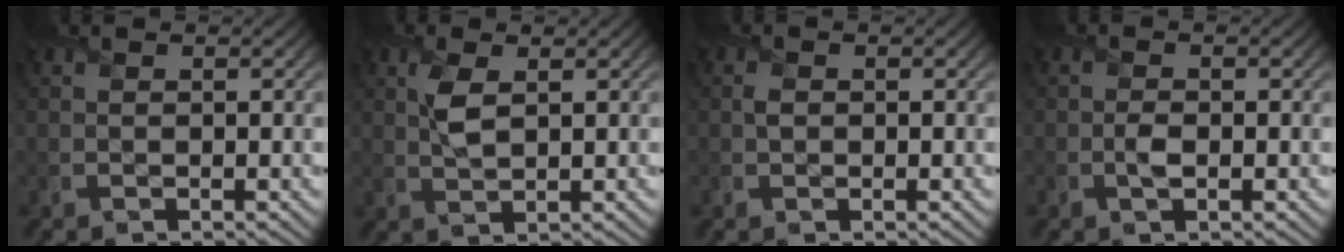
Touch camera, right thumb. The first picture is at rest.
{"total": 3.0, "force": [1.0, 1.3, 2.5], "torque": [-0.061, 0.001, 0.023]}
{"total": 0.6, "force": [0.3, 0.6, 0.0], "torque": [0.000, 0.001, 0.003]}
{"total": 1.0, "force": [-0.2, 0.6, 0.8], "torque": [-0.013, 0.002, -0.006]}